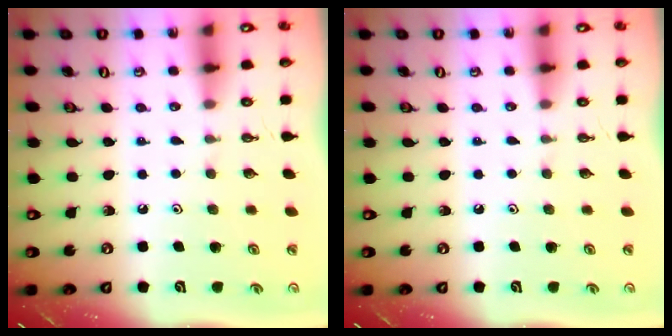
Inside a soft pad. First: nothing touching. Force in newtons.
{"total": 0.0}